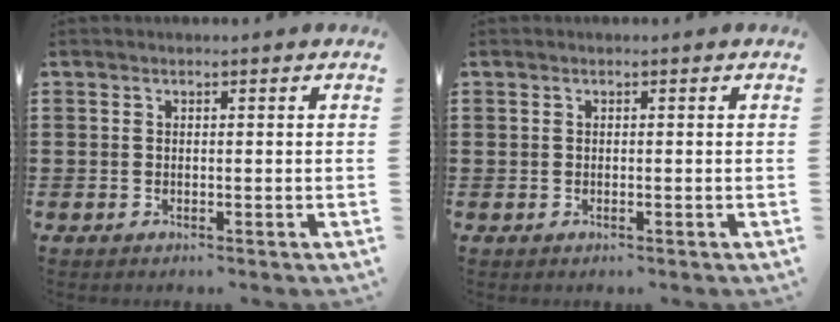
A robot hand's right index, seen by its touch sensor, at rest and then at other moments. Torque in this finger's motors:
{"motor_torque": [-0.11, 0.19, 0.02, 0.00]}